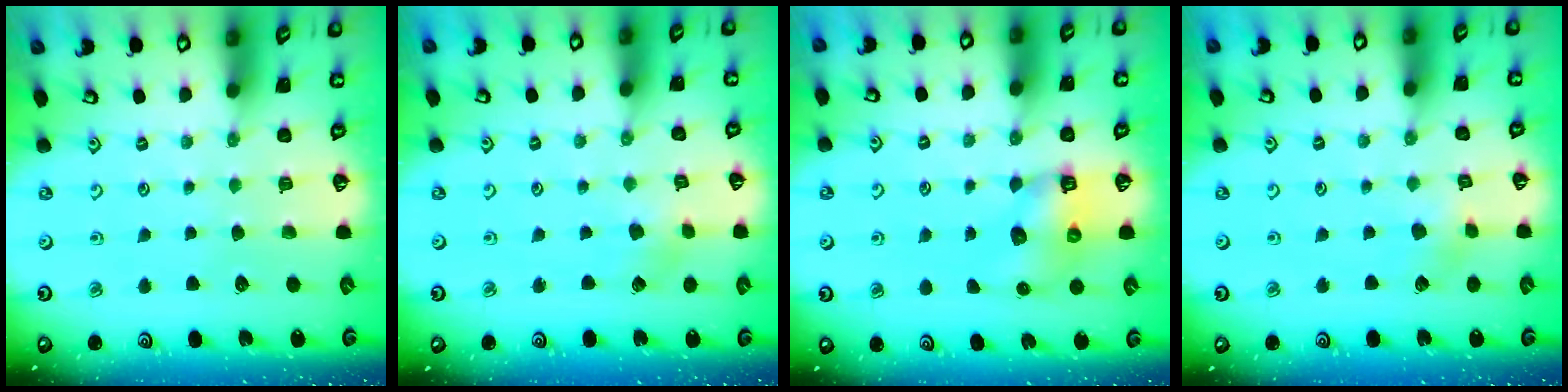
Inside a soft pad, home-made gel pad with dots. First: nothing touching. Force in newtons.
{"total": 2.8, "press": 2.8, "slide": 0.5}
{"total": 6.4, "press": 6.4, "slide": 0.4}
{"total": 3.7, "press": 3.6, "slide": 0.6}